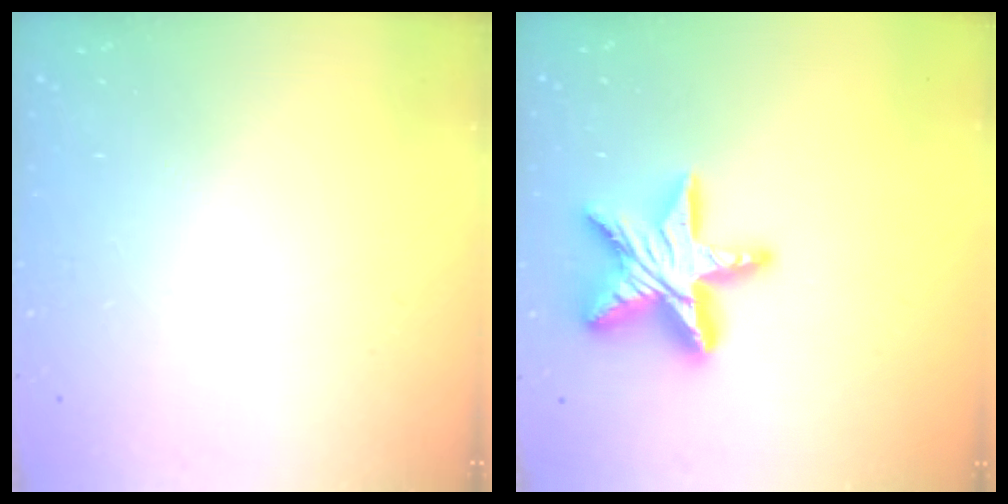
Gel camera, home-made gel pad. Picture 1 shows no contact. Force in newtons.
{"total": 17.6, "press": 17.6, "slide": 1.4}